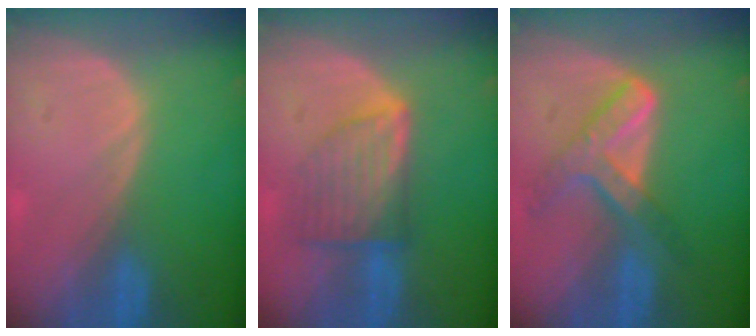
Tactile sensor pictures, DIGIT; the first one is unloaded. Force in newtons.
{"total": 7.4, "press": 6.6, "slide": 3.4}
{"total": 7.3, "press": 6.2, "slide": 3.9}